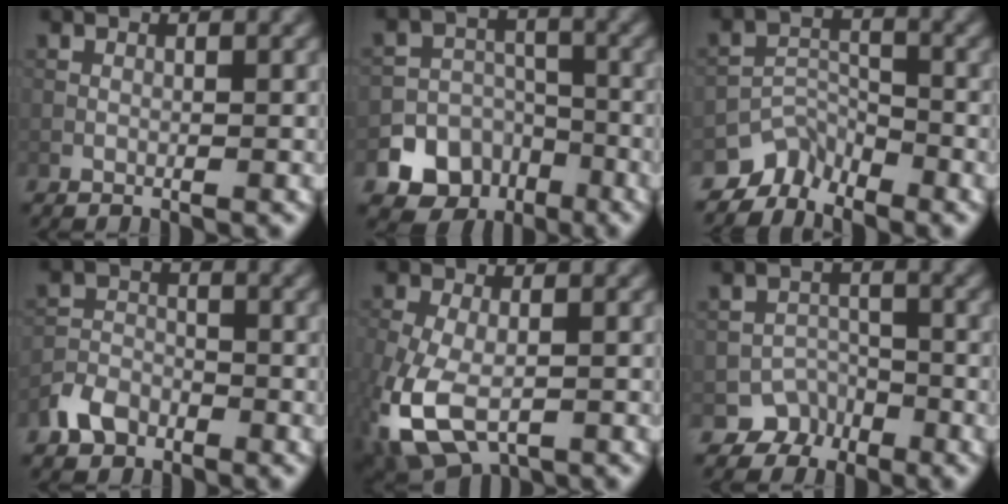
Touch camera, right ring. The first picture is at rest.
{"total": 9.0, "force": [-4.9, 7.3, 2.1], "torque": [-0.019, -0.022, -0.104]}
{"total": 3.7, "force": [-3.2, 1.7, 0.6], "torque": [-0.001, -0.002, -0.066]}
{"total": 2.9, "force": [-2.0, 1.9, 0.9], "torque": [-0.017, 0.006, -0.045]}
{"total": 9.6, "force": [-4.2, 5.1, 7.0], "torque": [-0.181, -0.037, -0.075]}
{"total": 3.3, "force": [-2.2, 2.4, 0.1], "torque": [0.021, 0.004, -0.031]}